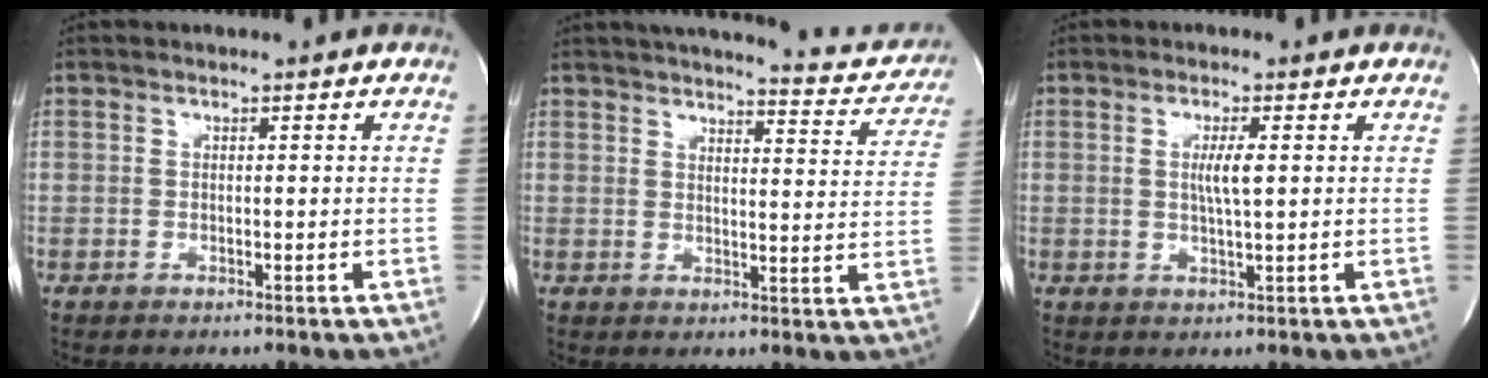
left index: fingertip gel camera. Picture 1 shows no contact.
{"total": 16.9, "force": [15.8, 2.9, 5.3], "torque": [-0.059, -0.031, 0.178]}
{"total": 3.3, "force": [0.6, 0.1, 3.2], "torque": [-0.063, -0.004, 0.010]}